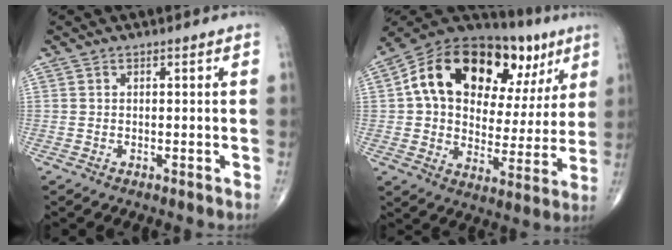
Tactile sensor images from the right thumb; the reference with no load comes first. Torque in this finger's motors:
{"motor_torque": [2.07, 2.93, 1.01, -0.42, 0.39]}